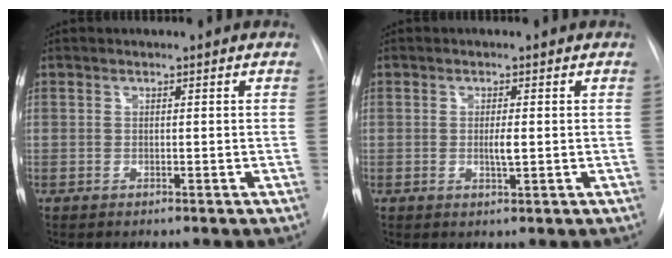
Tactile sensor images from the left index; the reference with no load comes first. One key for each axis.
{"total": 2.0, "fx": -0.9, "fy": 0.1, "fz": 1.7, "tx": -0.032, "ty": -0.008, "tz": -0.013}